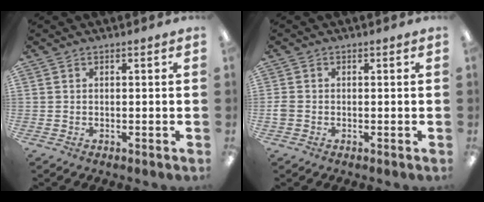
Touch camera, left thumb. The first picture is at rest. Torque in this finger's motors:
{"motor_torque": [-0.33, 0.16, 0.12, -0.18, 0.00]}